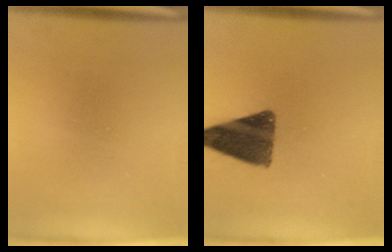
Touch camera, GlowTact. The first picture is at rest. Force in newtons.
{"total": 11.5}